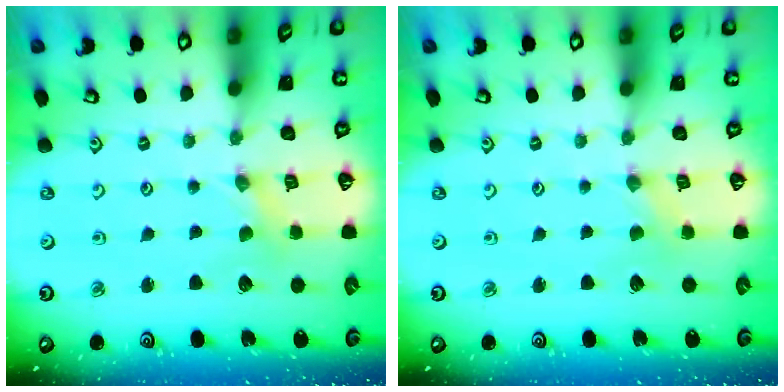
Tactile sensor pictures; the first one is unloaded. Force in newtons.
{"total": 0.0}